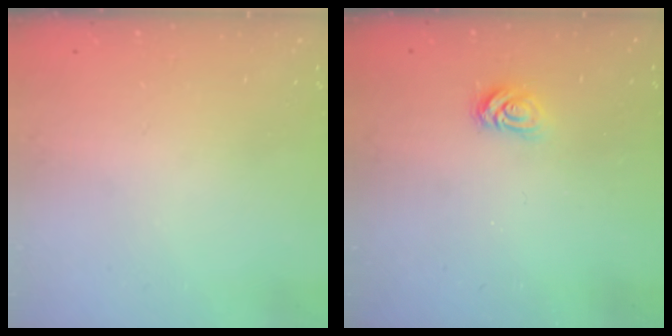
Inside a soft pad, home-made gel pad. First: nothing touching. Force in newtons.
{"total": 4.1, "press": 4.1, "slide": 0.6}